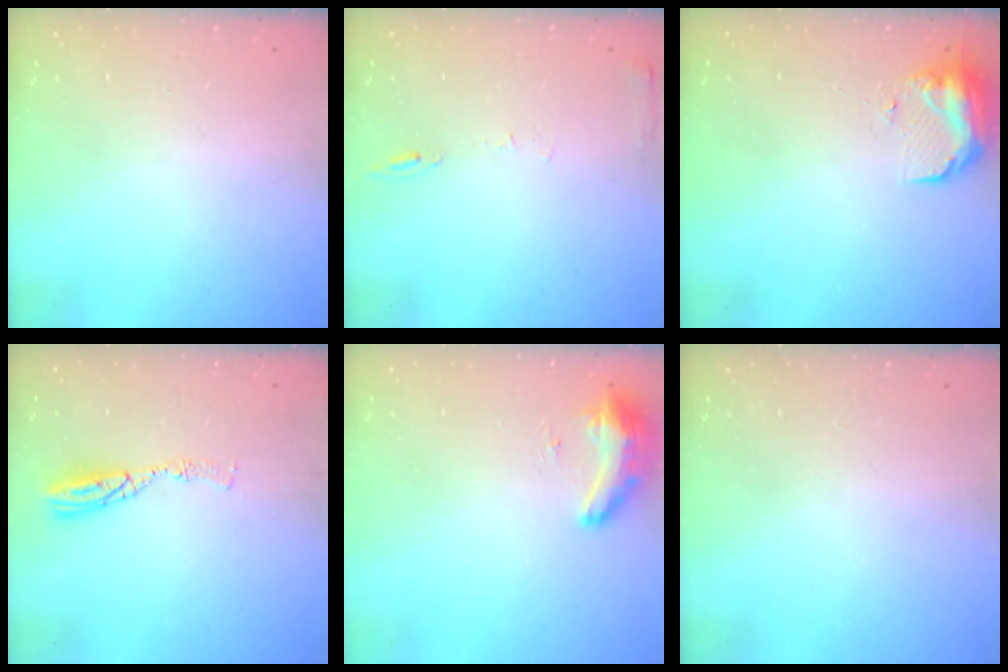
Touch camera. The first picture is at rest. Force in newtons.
{"total": 6.0, "press": 6.0, "slide": 0.6}
{"total": 9.9, "press": 9.4, "slide": 3.1}
{"total": 6.6, "press": 6.5, "slide": 0.7}
{"total": 9.2, "press": 8.9, "slide": 2.4}
{"total": 0.0}